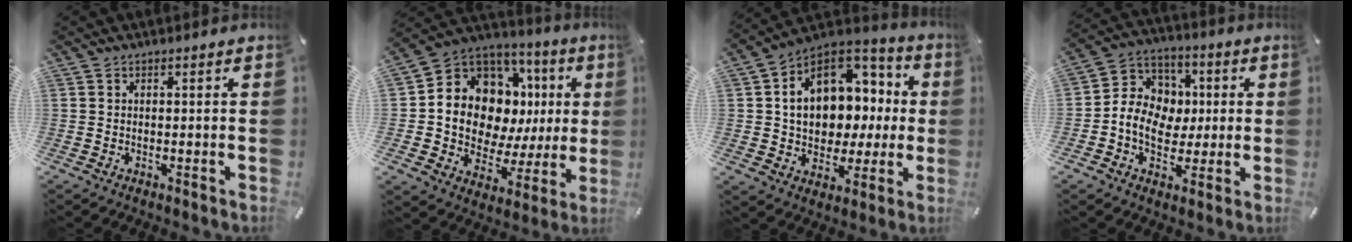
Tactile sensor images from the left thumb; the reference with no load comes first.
{"total": 11.4, "force": [3.1, 9.3, 5.8], "torque": [-0.101, -0.058, 0.059]}
{"total": 15.6, "force": [2.2, 12.3, 9.3], "torque": [-0.143, -0.012, 0.046]}
{"total": 10.6, "force": [-1.1, 9.7, 4.3], "torque": [-0.084, 0.010, -0.017]}